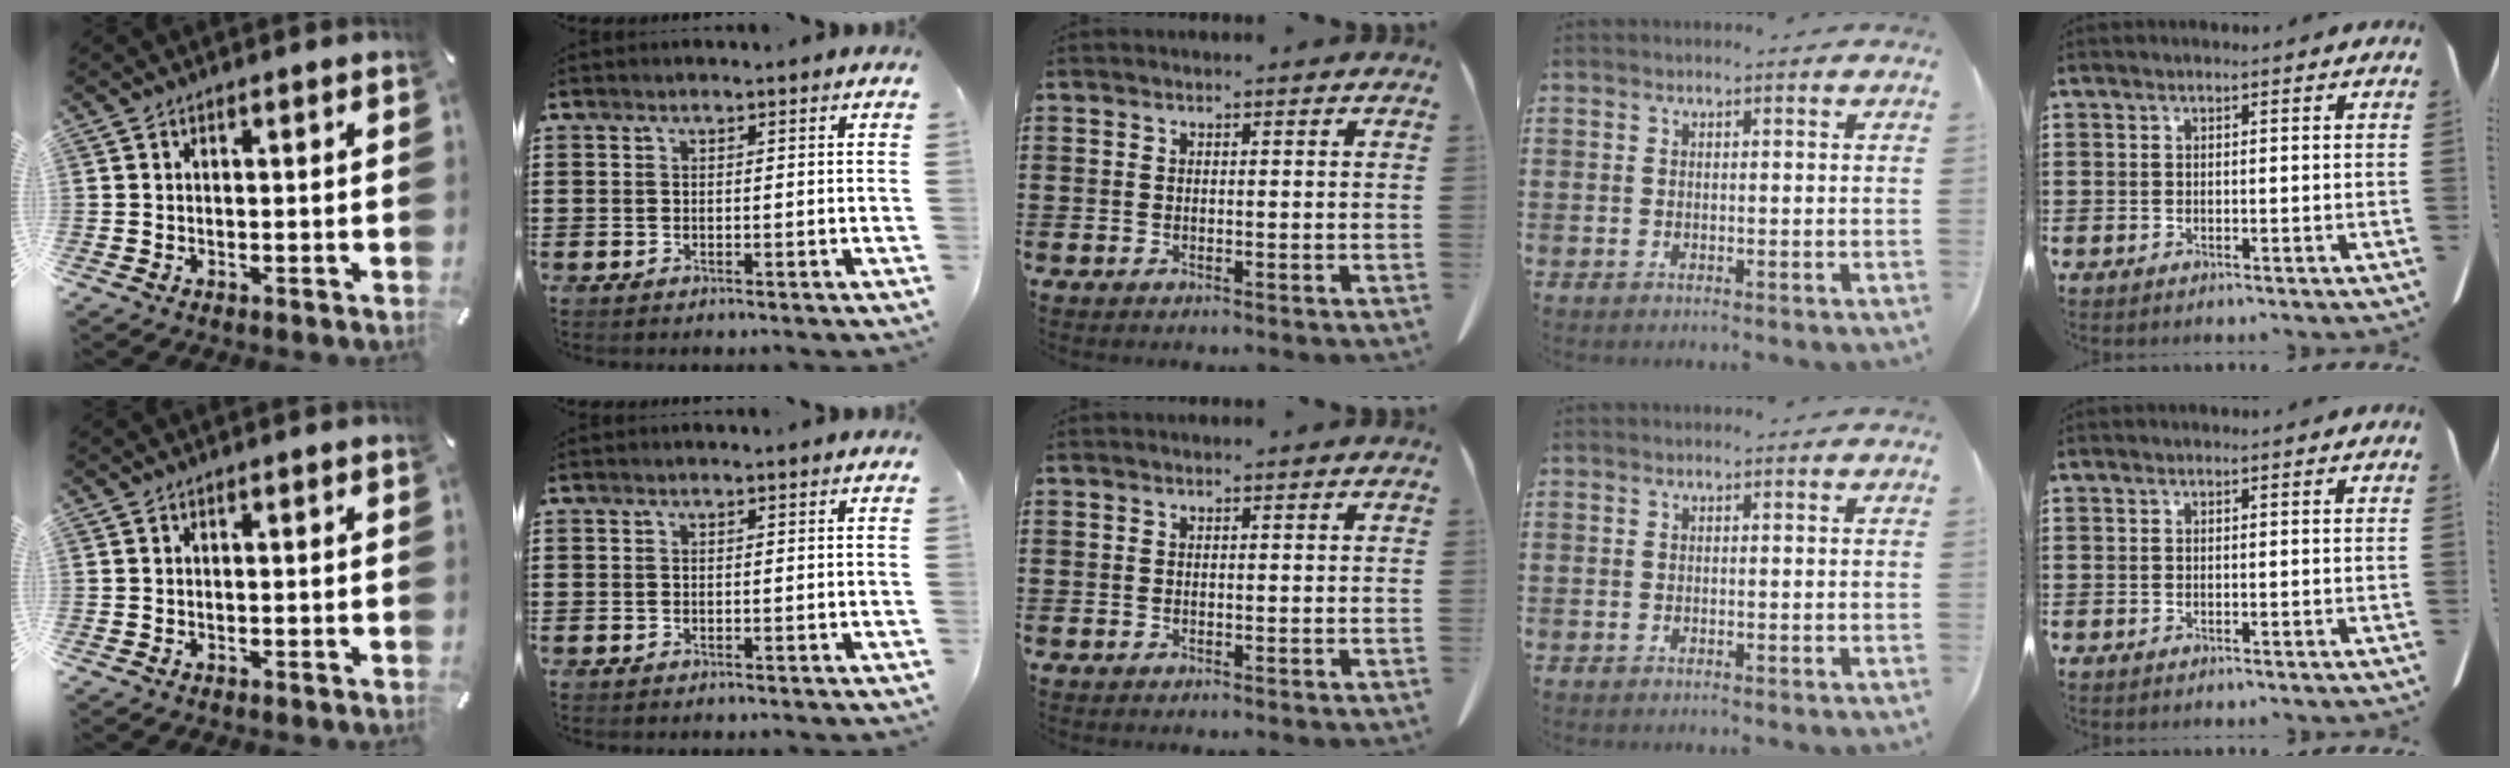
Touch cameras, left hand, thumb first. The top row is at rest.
{}